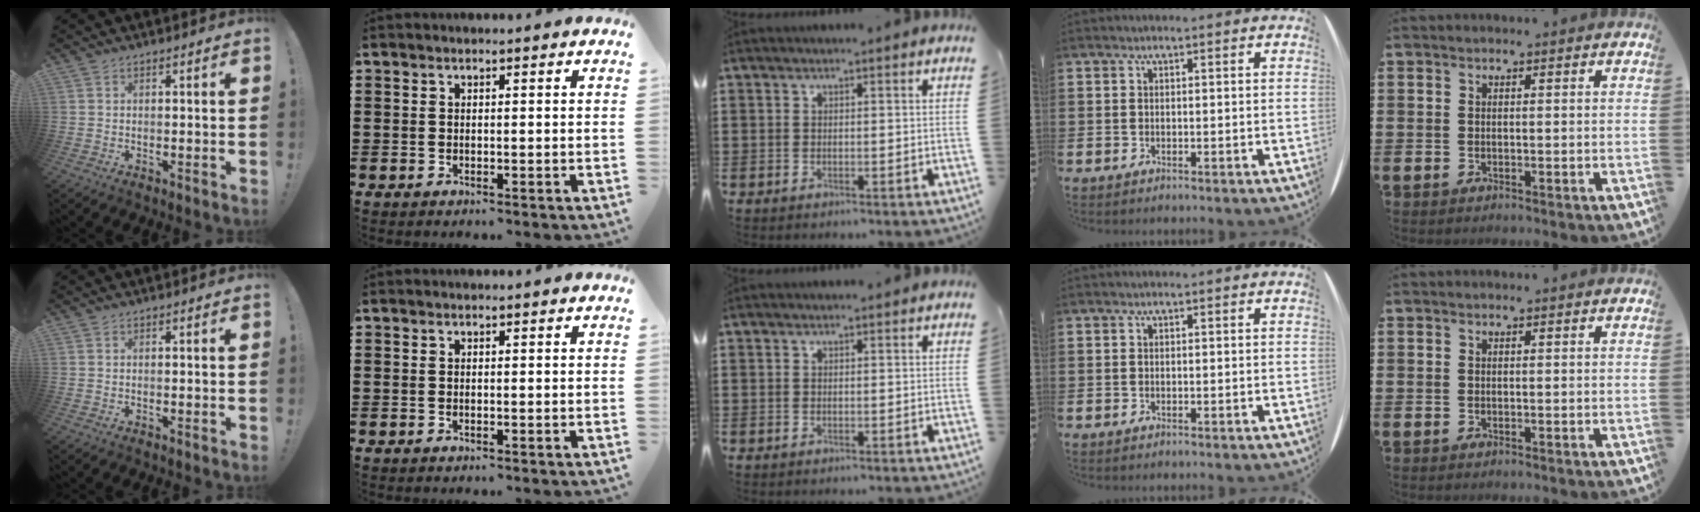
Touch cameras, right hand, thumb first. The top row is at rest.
{}